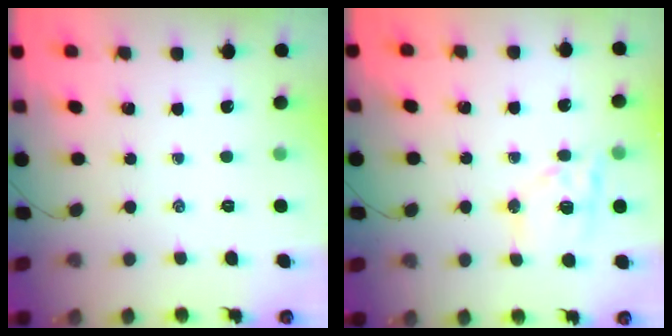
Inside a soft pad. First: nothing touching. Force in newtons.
{"total": 12.4, "press": 12.2, "slide": 2.1}